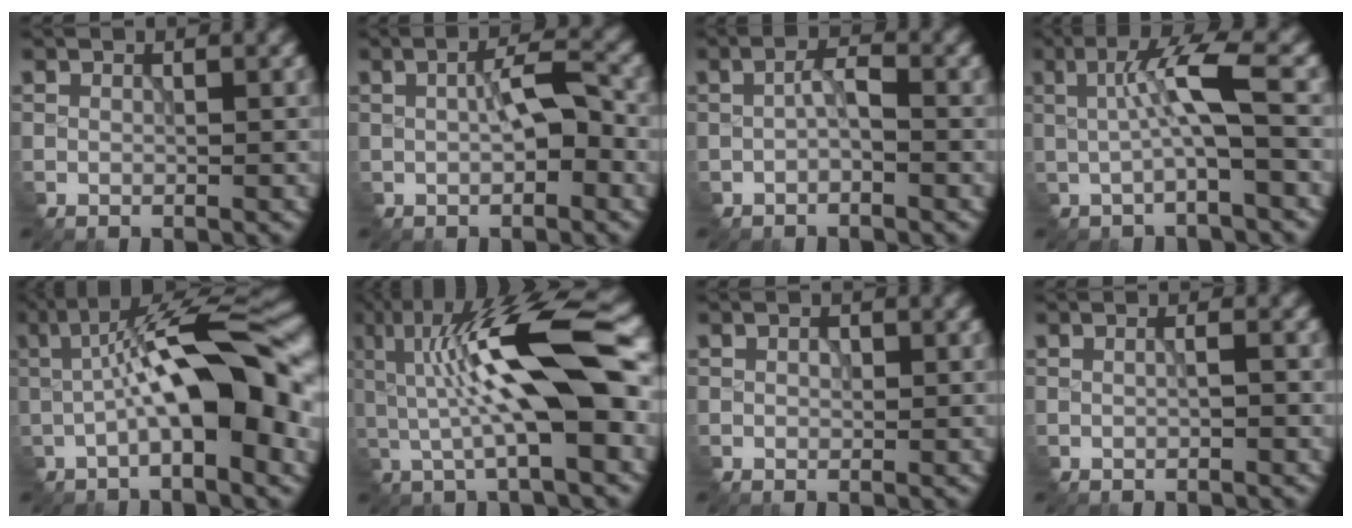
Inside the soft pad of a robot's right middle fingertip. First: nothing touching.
{"total": 3.8, "force": [-0.4, 1.3, 3.6], "torque": [-0.067, 0.006, -0.006]}
{"total": 1.9, "force": [-0.6, 0.7, 1.7], "torque": [-0.034, 0.005, -0.014]}
{"total": 4.2, "force": [0.0, 0.5, 4.2], "torque": [-0.079, 0.006, 0.001]}
{"total": 12.1, "force": [-0.6, 3.5, 11.6], "torque": [-0.175, 0.026, -0.017]}
{"total": 11.6, "force": [0.9, 2.9, 11.2], "torque": [-0.192, 0.020, 0.008]}
{"total": 0.7, "force": [0.0, 0.6, 0.4], "torque": [-0.008, -0.003, 0.001]}
{"total": 0.9, "force": [-0.3, 0.1, 0.8], "torque": [-0.016, -0.003, -0.004]}